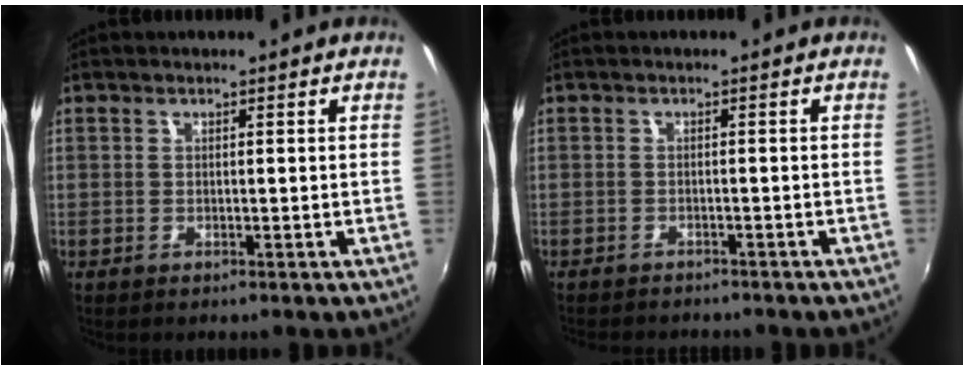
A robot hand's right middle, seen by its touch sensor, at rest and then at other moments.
{"total": 5.3, "force": [-4.9, 1.3, 1.8], "torque": [-0.046, -0.014, -0.069]}